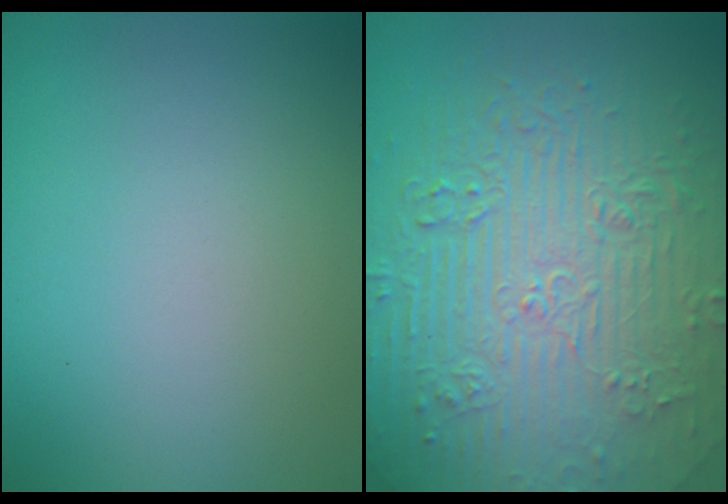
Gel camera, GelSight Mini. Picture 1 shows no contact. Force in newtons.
{"total": 11.2, "press": 7.4, "slide": 8.4}